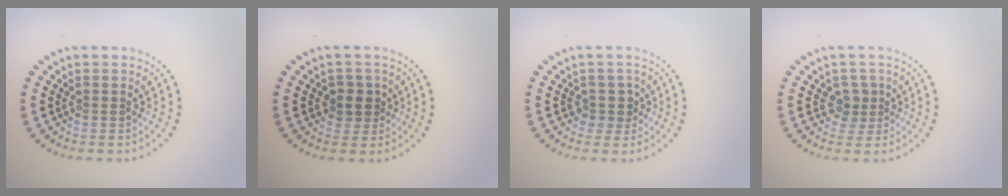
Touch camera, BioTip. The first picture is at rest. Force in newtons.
{"total": 2.1, "press": 1.8, "slide": 1.0}
{"total": 1.7, "press": 1.4, "slide": 1.0}
{"total": 1.8, "press": 1.4, "slide": 1.2}